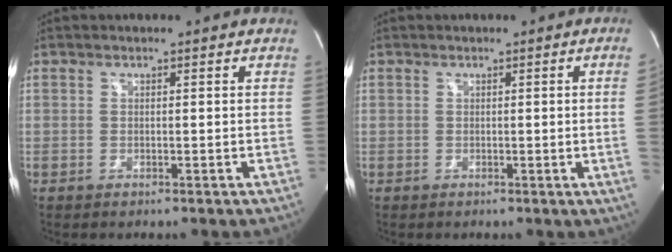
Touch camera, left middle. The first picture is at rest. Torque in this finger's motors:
{"motor_torque": [0.24, -0.47, -0.31, -0.07]}